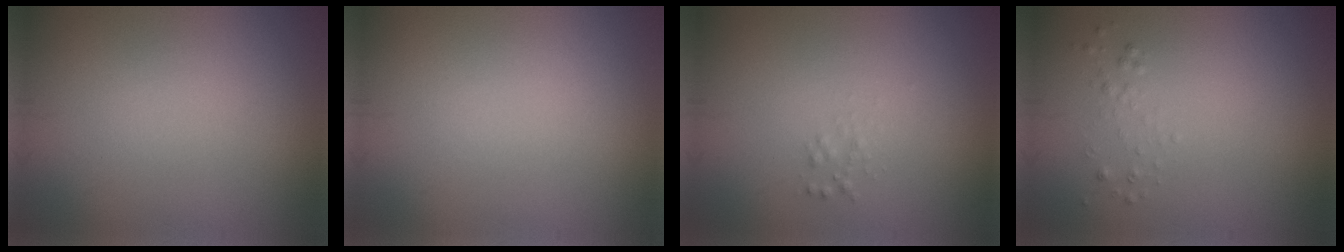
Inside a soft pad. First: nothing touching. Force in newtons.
{"total": 0.0}
{"total": 0.7, "press": 0.7, "slide": 0.0}
{"total": 0.7, "press": 0.7, "slide": 0.1}